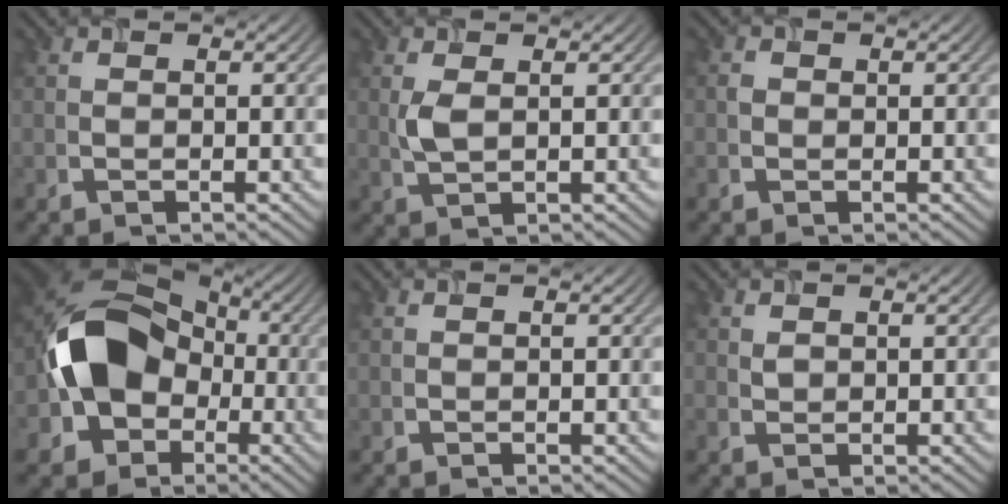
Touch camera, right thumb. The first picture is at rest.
{"total": 2.6, "force": [0.6, 1.2, 2.2], "torque": [-0.059, -0.001, 0.014]}
{"total": 0.6, "force": [0.1, 0.6, 0.1], "torque": [-0.003, -0.001, -0.002]}
{"total": 13.0, "force": [-2.1, 10.1, 7.9], "torque": [-0.155, -0.003, -0.055]}
{"total": 0.0}
{"total": 0.8, "force": [0.5, 0.6, 0.3], "torque": [-0.009, -0.001, 0.011]}